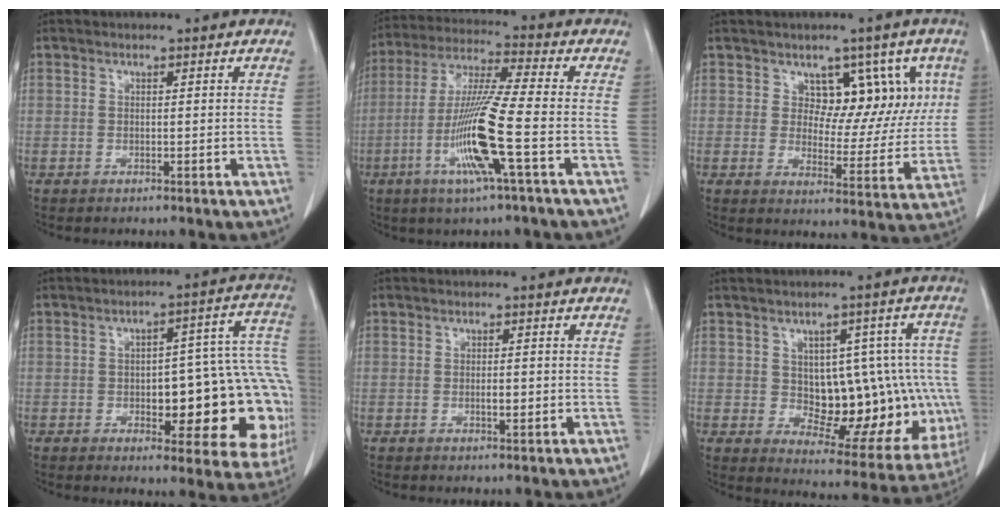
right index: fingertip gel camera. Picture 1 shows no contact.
{"total": 13.4, "force": [-4.2, -0.6, 12.7], "torque": [-0.259, -0.014, -0.088]}
{"total": 8.9, "force": [4.0, 5.7, 5.5], "torque": [-0.047, 0.014, 0.060]}
{"total": 20.8, "force": [-3.6, 7.1, 19.3], "torque": [-0.157, 0.046, -0.026]}
{"total": 1.7, "force": [-0.3, 0.5, 1.6], "torque": [-0.029, -0.001, -0.004]}
{"total": 16.8, "force": [-0.7, 8.1, 14.7], "torque": [-0.161, 0.024, 0.016]}